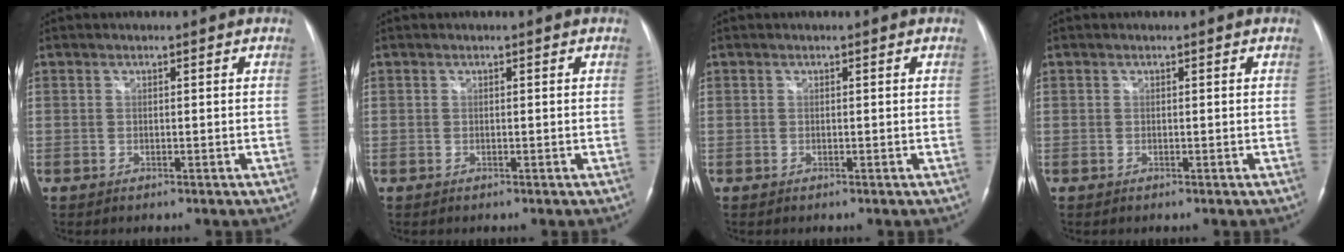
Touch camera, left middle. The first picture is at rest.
{"total": 0.0}
{"total": 0.0}
{"total": 0.0}